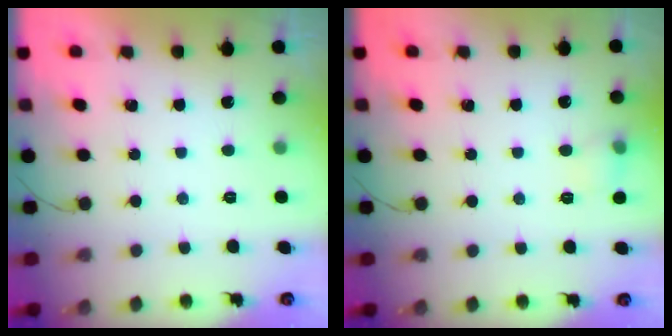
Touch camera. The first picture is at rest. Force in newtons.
{"total": 6.3, "press": 6.1, "slide": 1.6}